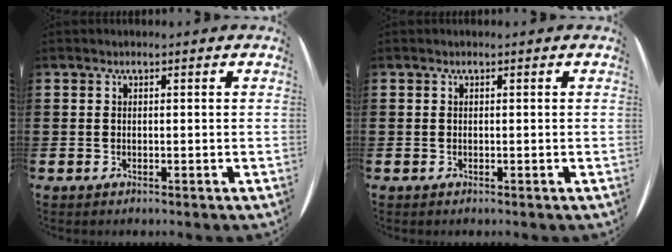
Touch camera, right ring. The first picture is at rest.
{"total": 0.0}